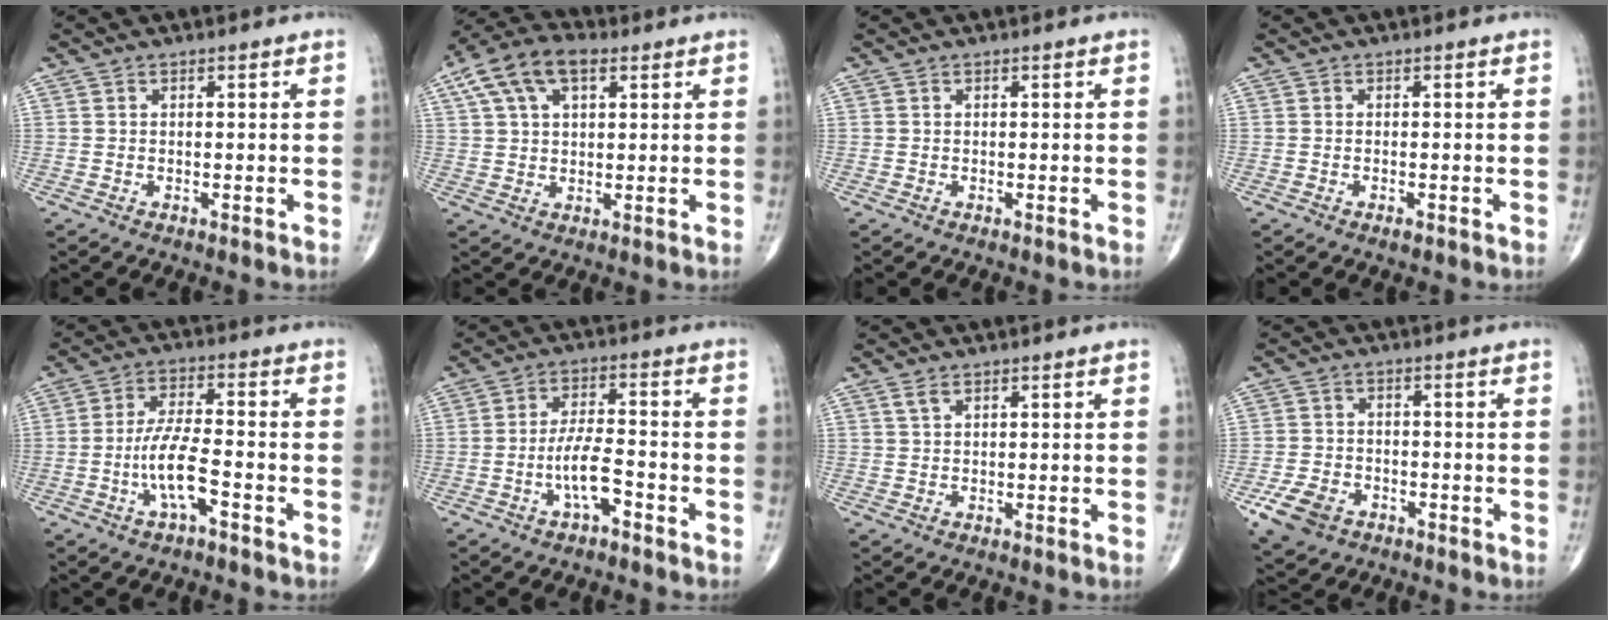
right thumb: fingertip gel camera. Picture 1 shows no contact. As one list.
[{"total": 11.6, "force": [5.1, 6.2, 8.3], "torque": [-0.153, 0.017, 0.089]}, {"total": 0.0}, {"total": 0.9, "force": [-0.6, 0.3, 0.7], "torque": [-0.011, -0.001, -0.009]}, {"total": 8.0, "force": [-3.1, 2.2, 7.1], "torque": [-0.146, 0.028, -0.057]}, {"total": 6.5, "force": [-3.0, 2.2, 5.3], "torque": [-0.102, 0.029, -0.054]}, {"total": 1.4, "force": [0.9, 0.5, 0.9], "torque": [-0.019, 0.004, 0.022]}, {"total": 7.2, "force": [-3.7, 5.1, 3.6], "torque": [-0.069, 0.015, -0.062]}]